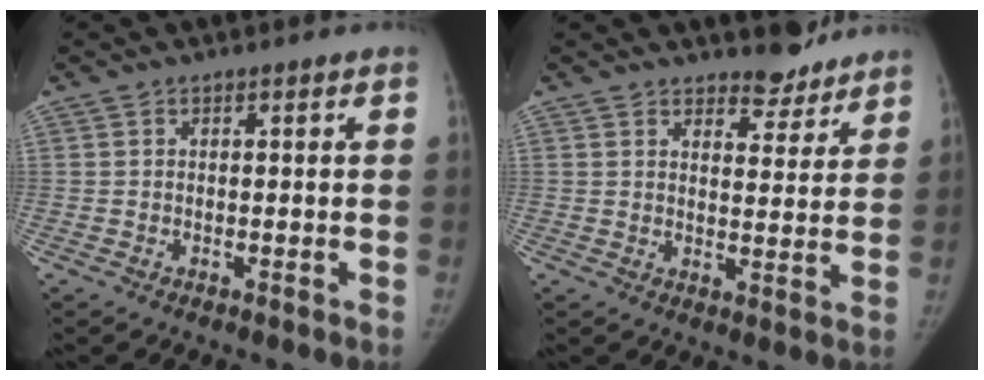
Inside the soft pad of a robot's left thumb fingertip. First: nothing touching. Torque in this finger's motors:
{"motor_torque": [0.88, 0.12, 0.42, -1.14, 0.03]}